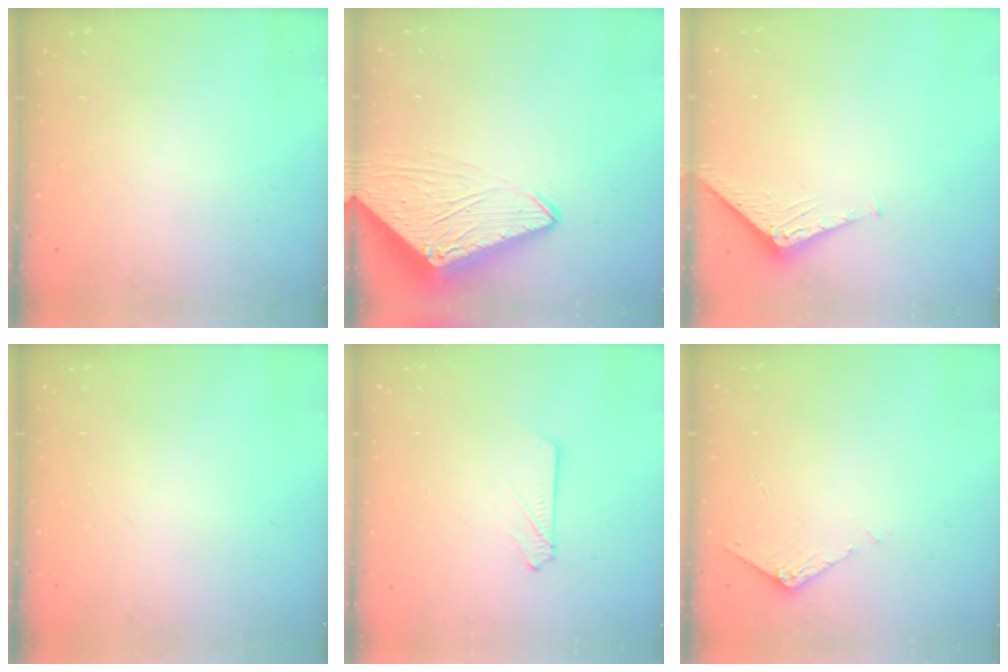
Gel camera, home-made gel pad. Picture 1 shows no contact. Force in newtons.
{"total": 7.1, "press": 7.0, "slide": 0.7}
{"total": 3.5, "press": 3.5, "slide": 0.3}
{"total": 0.0}
{"total": 2.6, "press": 2.6, "slide": 0.3}
{"total": 5.9, "press": 5.8, "slide": 0.7}